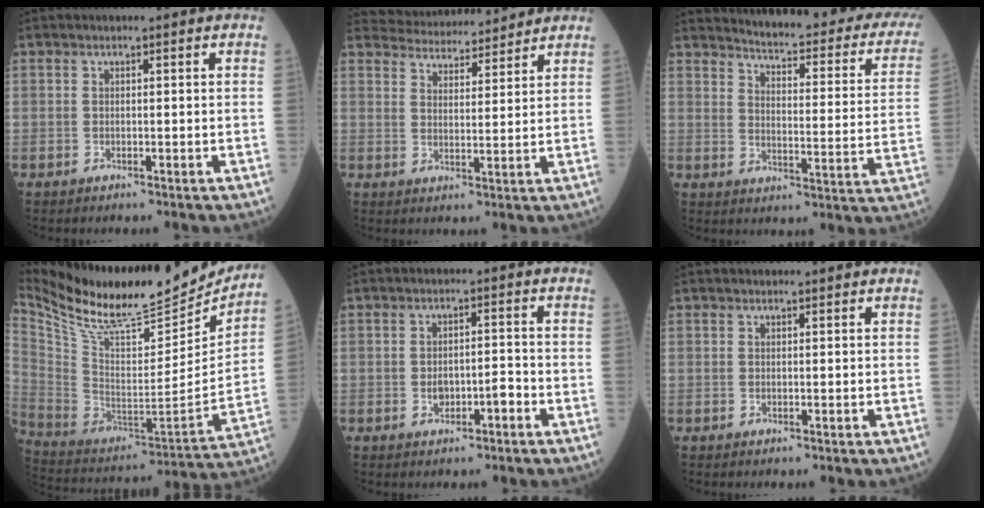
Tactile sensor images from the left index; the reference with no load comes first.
{"total": 11.4, "force": [11.0, 1.9, 1.9], "torque": [-0.022, 0.017, 0.160]}
{"total": 23.3, "force": [20.5, 3.3, 10.6], "torque": [-0.130, -0.070, 0.229]}
{"total": 28.5, "force": [25.2, 5.1, 12.4], "torque": [-0.226, -0.048, 0.390]}
{"total": 3.0, "force": [-1.5, 1.3, 2.2], "torque": [-0.029, 0.006, -0.020]}
{"total": 0.8, "force": [0.8, 0.1, 0.0], "torque": [-0.004, 0.005, 0.013]}